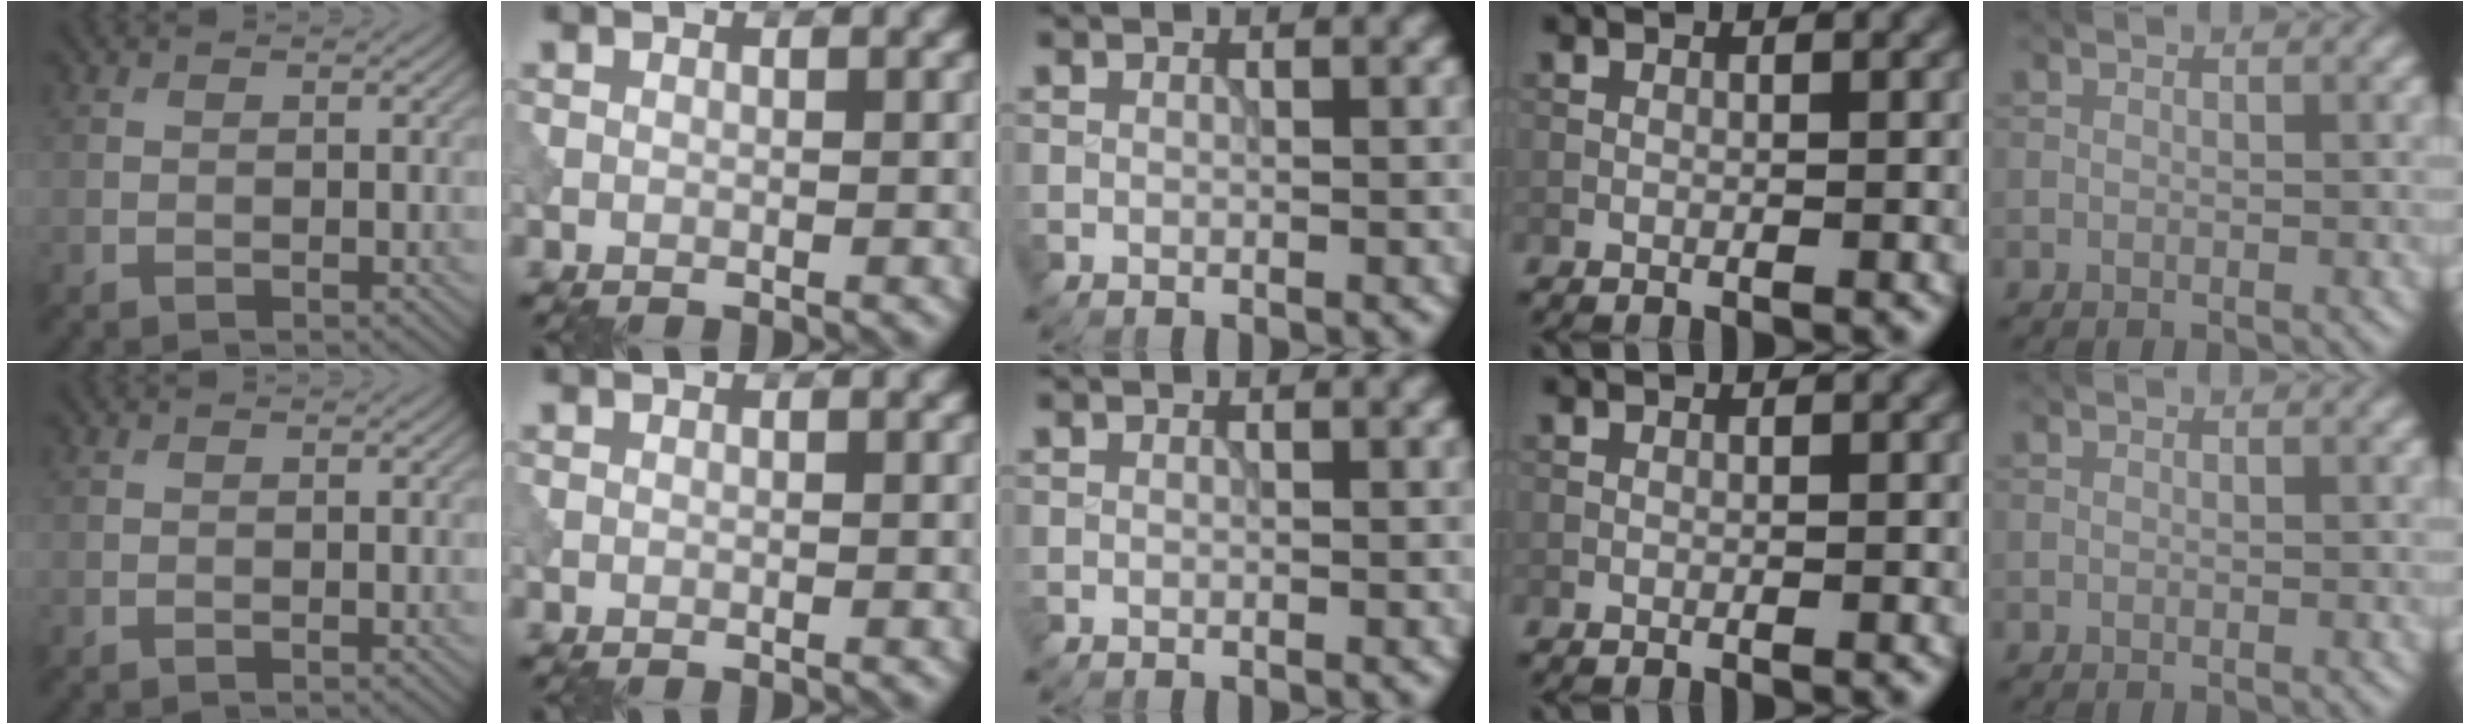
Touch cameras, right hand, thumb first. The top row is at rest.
{}